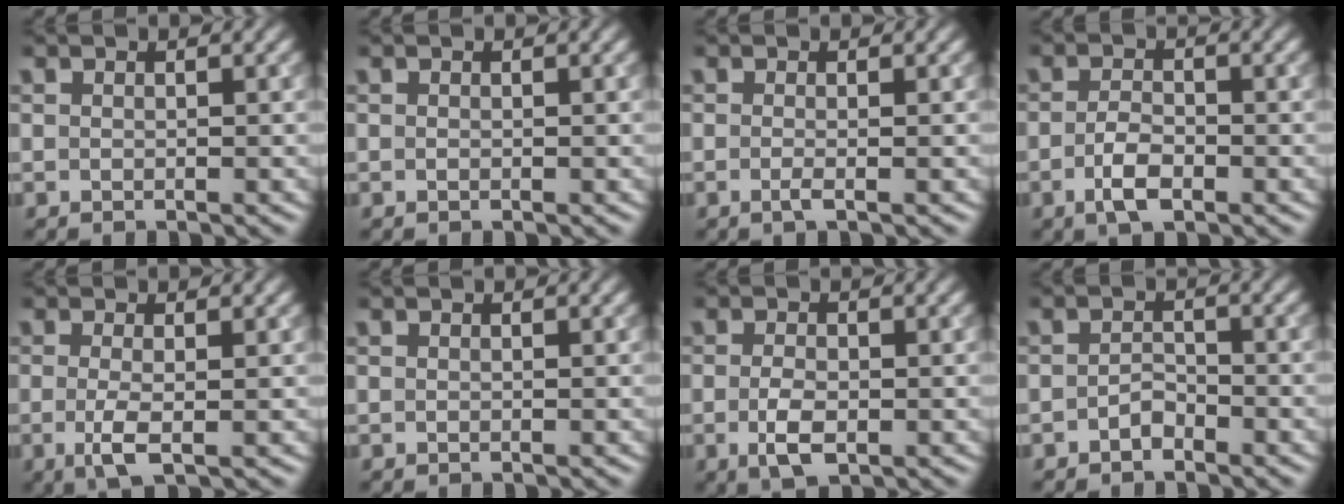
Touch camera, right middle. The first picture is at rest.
{"total": 0.0}
{"total": 1.3, "force": [-0.3, 0.4, 1.2], "torque": [-0.017, -0.005, -0.008]}
{"total": 2.8, "force": [-1.2, 1.2, 2.2], "torque": [-0.047, -0.003, -0.026]}
{"total": 2.7, "force": [-0.5, 0.7, 2.5], "torque": [-0.054, -0.010, -0.010]}
{"total": 0.0}
{"total": 2.8, "force": [-0.8, 1.4, 2.3], "torque": [-0.049, -0.006, -0.012]}
{"total": 1.3, "force": [-0.9, 0.6, 0.7], "torque": [-0.012, 0.005, -0.018]}